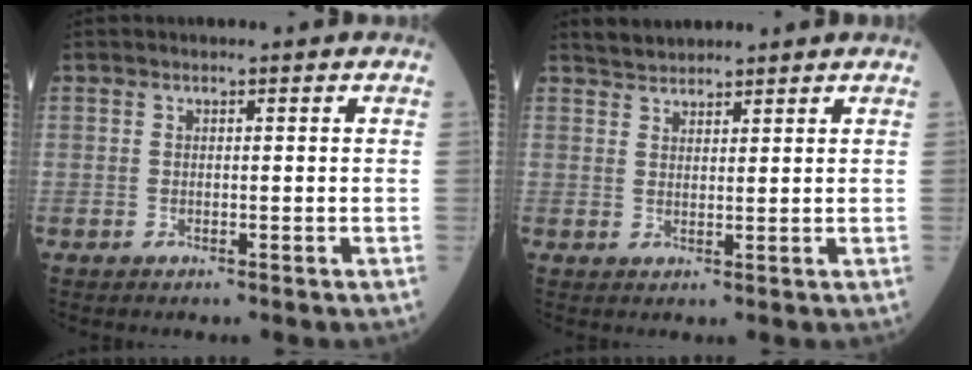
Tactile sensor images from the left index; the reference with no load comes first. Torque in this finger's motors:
{"motor_torque": [0.00, 0.00, 0.02, 0.01]}